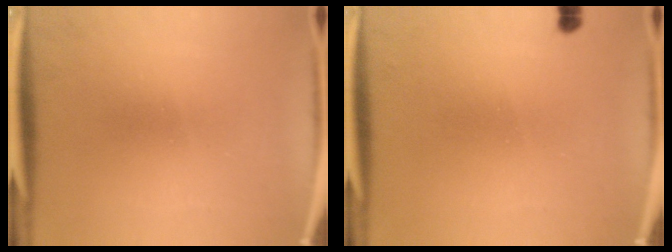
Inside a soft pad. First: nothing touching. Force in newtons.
{"total": 0.8}